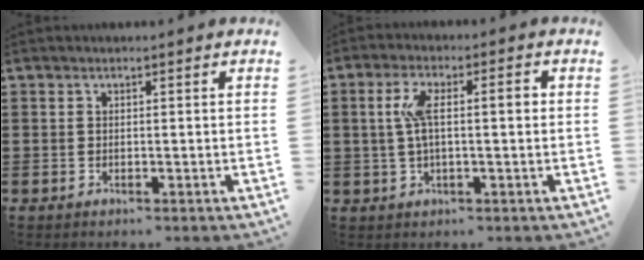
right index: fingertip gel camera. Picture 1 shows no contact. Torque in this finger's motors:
{"motor_torque": [0.55, -0.06, 0.26, 0.10]}